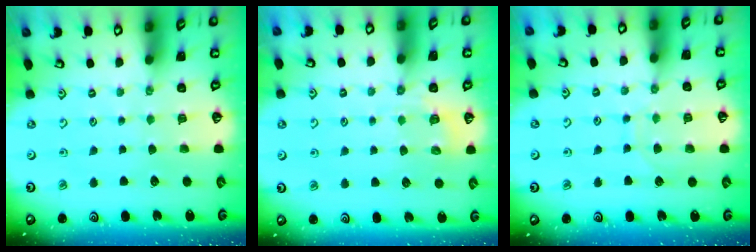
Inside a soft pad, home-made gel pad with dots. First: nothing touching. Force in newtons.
{"total": 4.8, "press": 4.5, "slide": 1.6}
{"total": 8.1, "press": 8.1, "slide": 0.7}